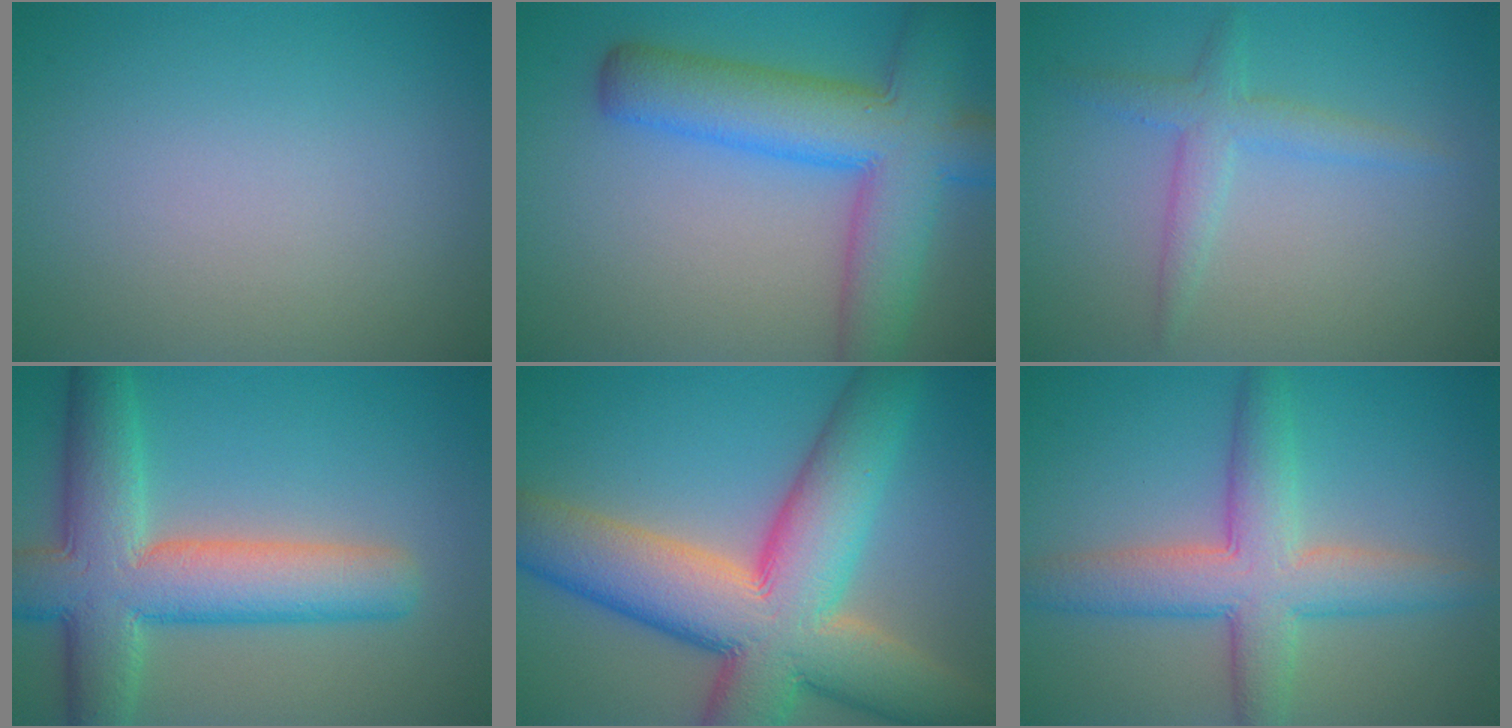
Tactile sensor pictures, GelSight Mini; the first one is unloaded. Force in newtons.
{"total": 9.7, "press": 9.7, "slide": 0.3}
{"total": 2.5, "press": 2.5, "slide": 0.1}
{"total": 9.6, "press": 9.6, "slide": 0.3}
{"total": 14.3, "press": 14.3, "slide": 0.7}
{"total": 6.5, "press": 6.5, "slide": 0.3}